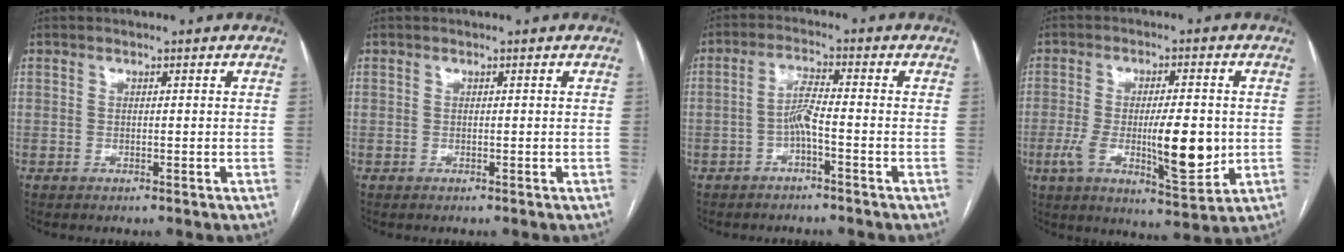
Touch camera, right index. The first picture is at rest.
{"total": 0.0}
{"total": 3.8, "force": [-1.5, 0.2, 3.4], "torque": [-0.070, 0.007, -0.030]}
{"total": 12.3, "force": [-1.7, 3.1, 11.8], "torque": [-0.202, -0.011, -0.021]}